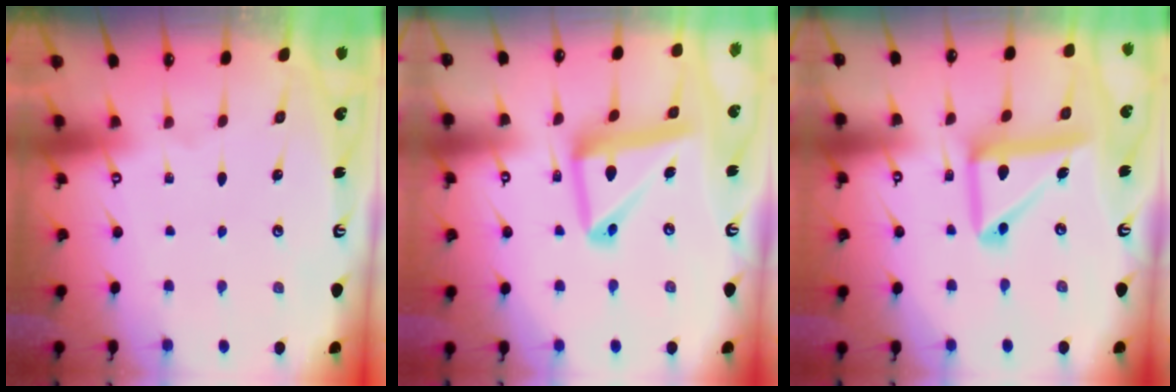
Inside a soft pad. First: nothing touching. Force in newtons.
{"total": 15.4, "press": 15.3, "slide": 1.4}
{"total": 16.5, "press": 16.5, "slide": 1.4}